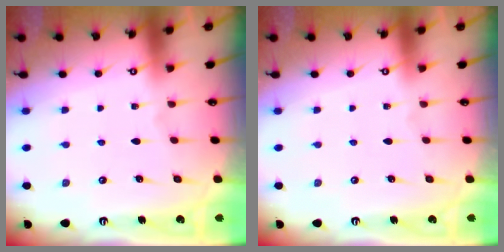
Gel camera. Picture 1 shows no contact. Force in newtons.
{"total": 0.0}